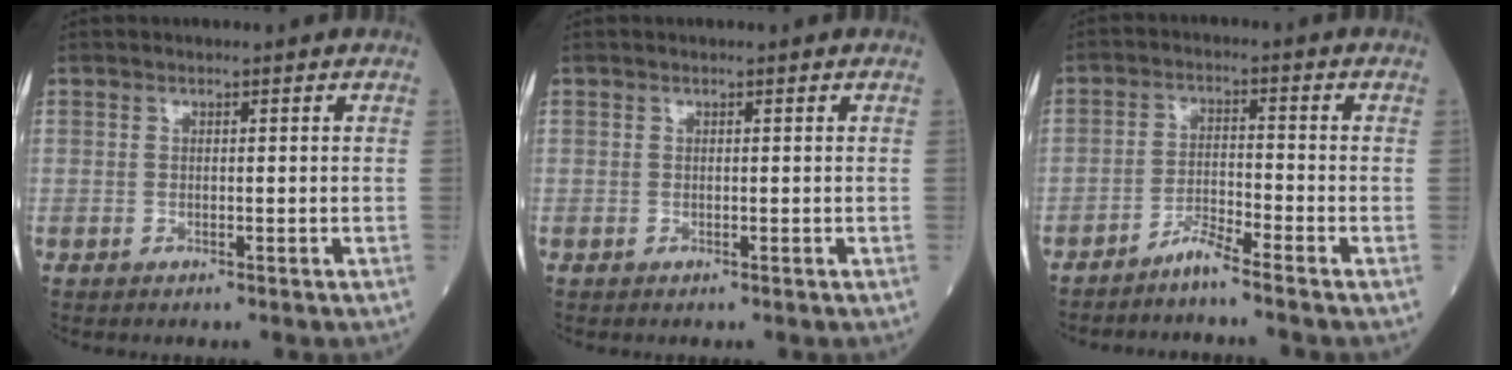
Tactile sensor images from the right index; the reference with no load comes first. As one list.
[{"total": 0.0}, {"total": 3.5, "force": [-3.2, -0.7, 1.3], "torque": [-0.027, -0.015, -0.066]}]